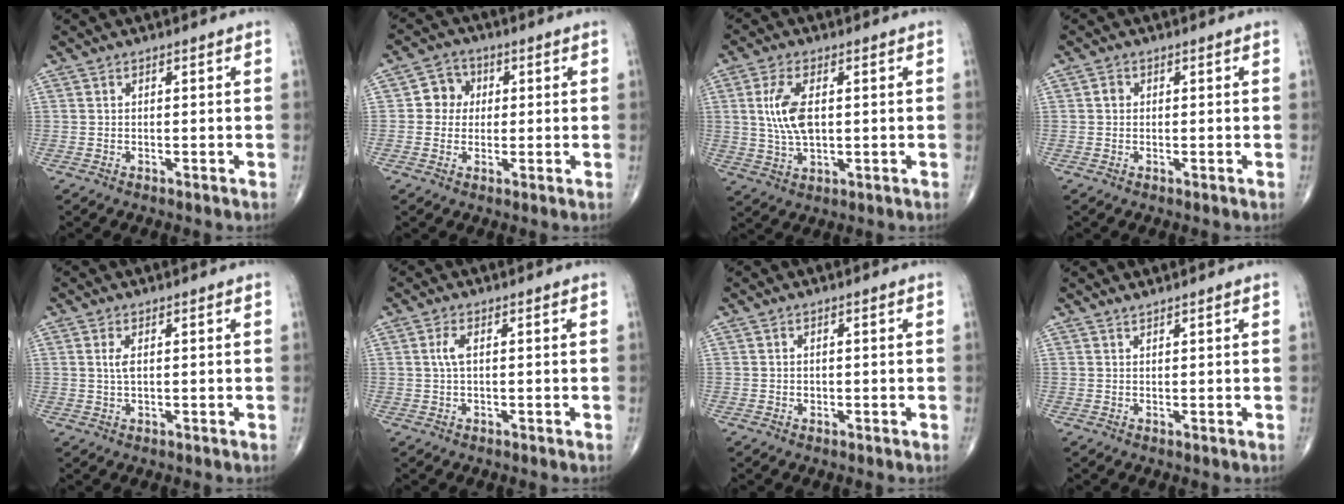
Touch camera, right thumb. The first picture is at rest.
{"total": 5.0, "force": [0.6, 4.7, 1.7], "torque": [0.003, 0.009, 0.000]}
{"total": 8.1, "force": [1.2, 4.0, 6.9], "torque": [-0.147, -0.004, 0.025]}
{"total": 1.1, "force": [0.1, 1.0, 0.5], "torque": [-0.004, 0.002, -0.001]}
{"total": 2.1, "force": [0.5, 0.9, 1.9], "torque": [-0.043, 0.000, 0.014]}
{"total": 2.2, "force": [0.4, 0.8, 2.1], "torque": [-0.054, 0.006, 0.008]}
{"total": 0.7, "force": [-0.1, 0.6, 0.4], "torque": [-0.004, 0.001, -0.002]}
{"total": 0.8, "force": [0.8, 0.0, 0.1], "torque": [-0.001, -0.006, 0.015]}